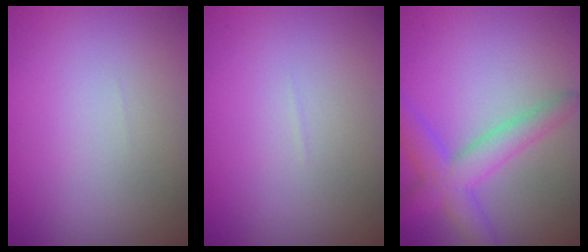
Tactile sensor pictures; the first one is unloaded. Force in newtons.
{"total": 0.0}
{"total": 4.6, "press": 4.6, "slide": 0.2}